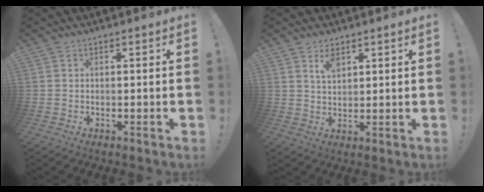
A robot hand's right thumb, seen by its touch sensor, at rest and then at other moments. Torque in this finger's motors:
{"motor_torque": [-0.28, 0.34, 0.18, 0.40, 0.00]}